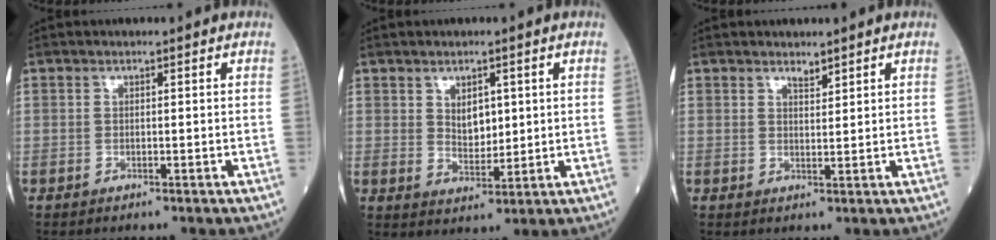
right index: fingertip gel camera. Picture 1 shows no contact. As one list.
[{"total": 4.2, "force": [1.3, 2.4, 3.1], "torque": [-0.054, -0.004, 0.029]}, {"total": 1.4, "force": [1.3, 0.3, 0.5], "torque": [-0.010, -0.007, 0.022]}]